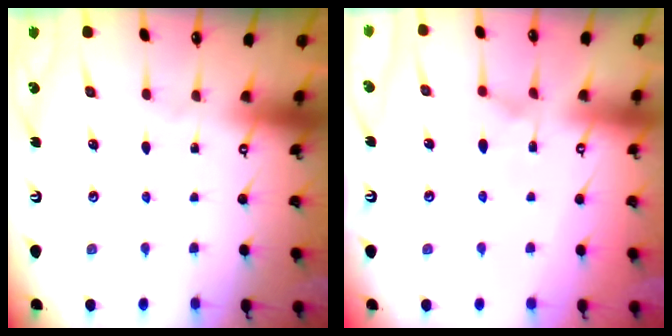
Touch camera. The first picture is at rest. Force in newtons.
{"total": 2.3, "press": 2.1, "slide": 0.9}